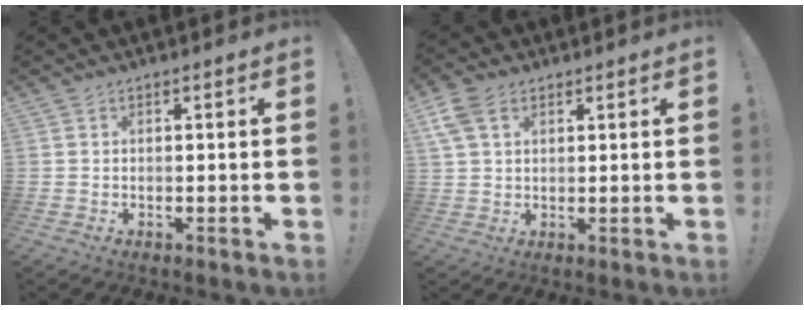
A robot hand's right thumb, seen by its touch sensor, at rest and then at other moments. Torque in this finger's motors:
{"motor_torque": [-0.23, -0.18, -0.17, 0.56, -0.01]}